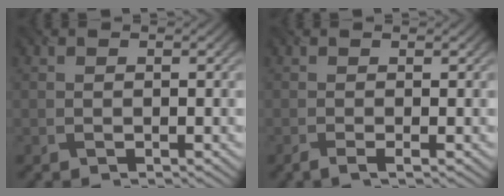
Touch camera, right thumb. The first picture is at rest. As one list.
[{"total": 1.5, "force": [-0.6, 0.2, 1.4], "torque": [-0.025, -0.003, -0.017]}]